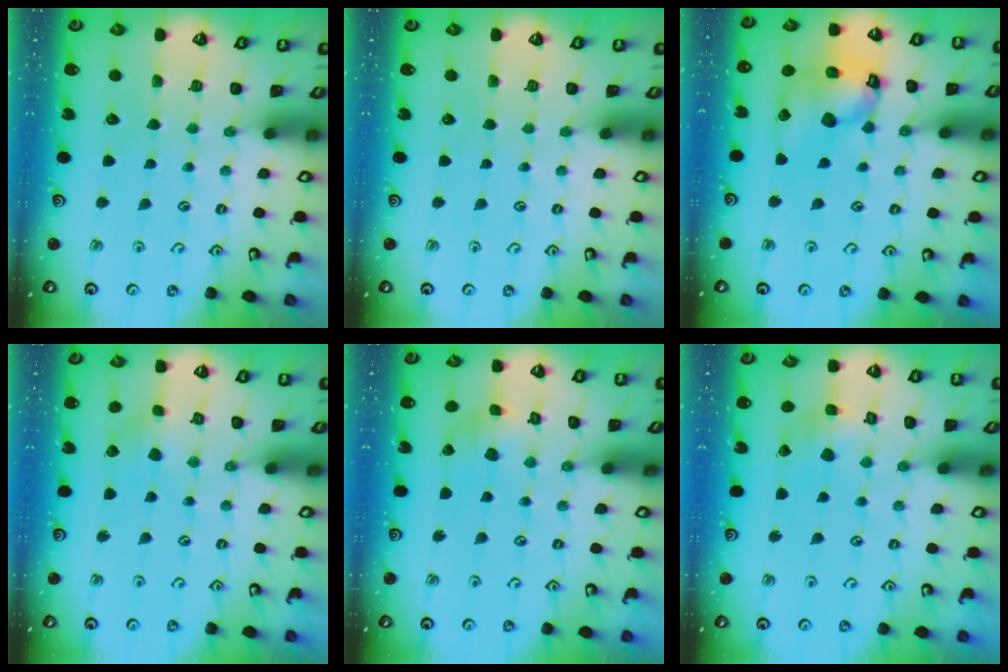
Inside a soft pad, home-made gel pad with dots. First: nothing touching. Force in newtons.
{"total": 0.0}
{"total": 14.5, "press": 14.4, "slide": 1.8}
{"total": 2.7, "press": 2.7, "slide": 0.4}
{"total": 2.0, "press": 1.9, "slide": 0.4}
{"total": 3.3, "press": 3.3, "slide": 0.2}